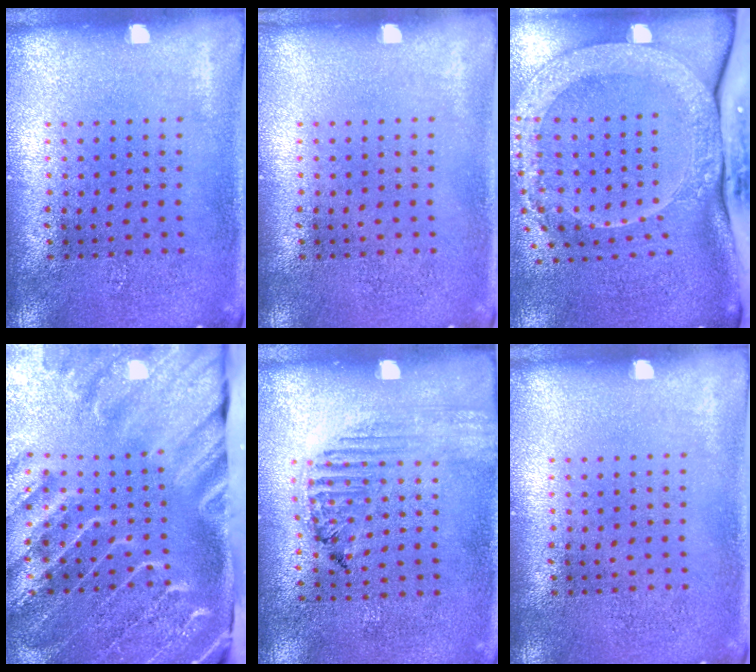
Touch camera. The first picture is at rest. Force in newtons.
{"total": 0.0}
{"total": 3.2, "press": 2.3, "slide": 2.3}
{"total": 4.5, "press": 3.4, "slide": 2.8}
{"total": 1.3, "press": 1.3, "slide": 0.2}
{"total": 0.0}